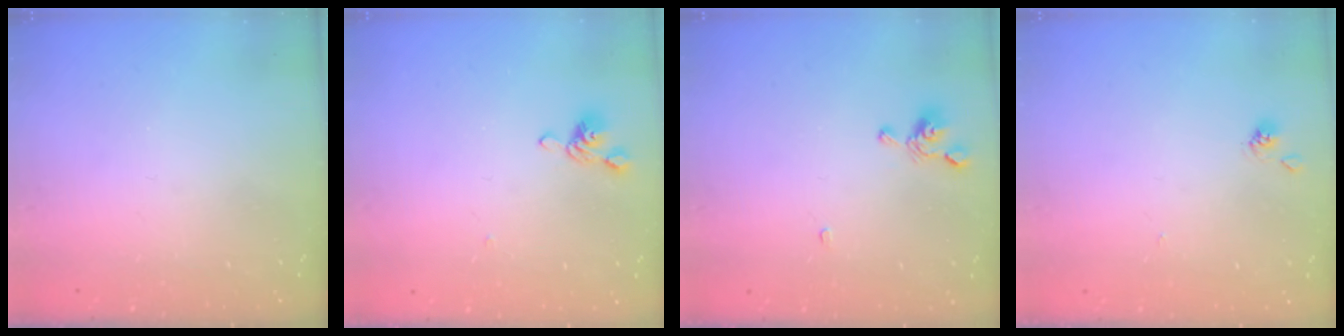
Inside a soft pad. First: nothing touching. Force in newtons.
{"total": 5.9, "press": 5.9, "slide": 0.5}
{"total": 2.9, "press": 2.8, "slide": 0.5}
{"total": 1.8, "press": 1.8, "slide": 0.1}